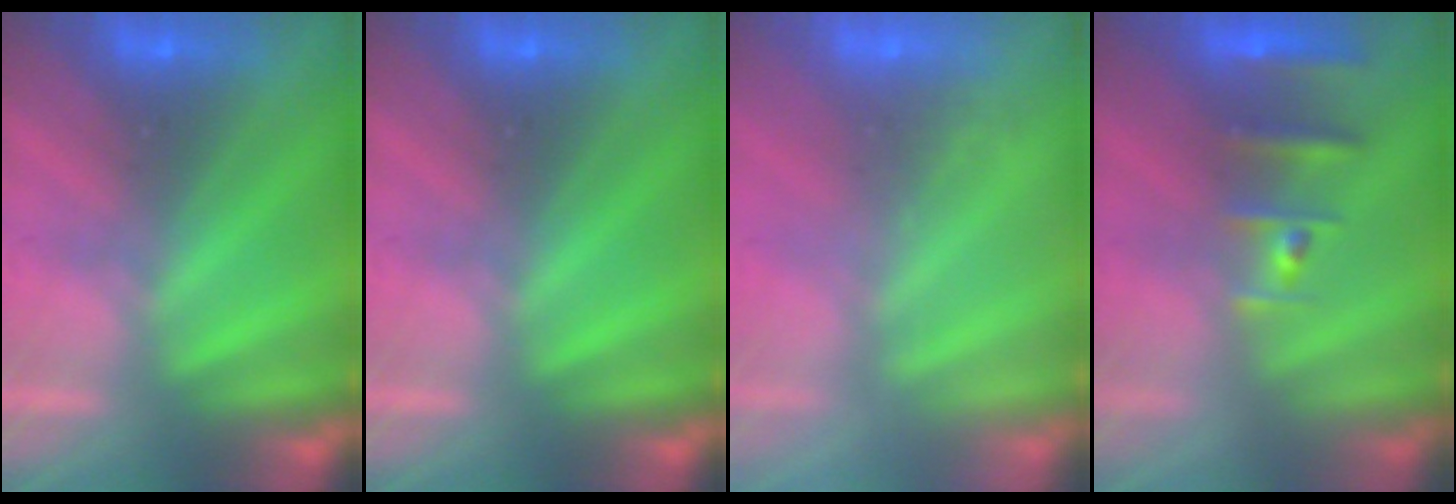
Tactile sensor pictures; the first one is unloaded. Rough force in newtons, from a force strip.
{"total": 0.0}
{"total": 2.6}
{"total": 2.4}